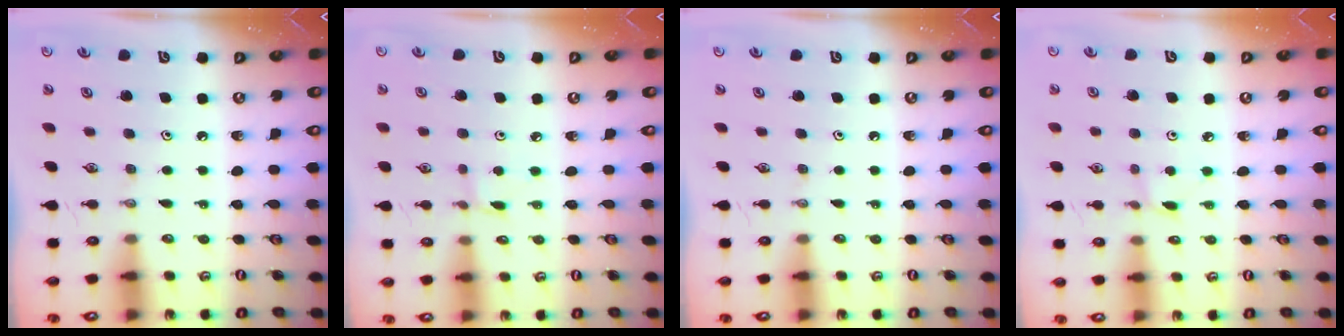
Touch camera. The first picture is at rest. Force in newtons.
{"total": 1.6, "press": 1.5, "slide": 0.2}
{"total": 0.0}
{"total": 2.1, "press": 2.1, "slide": 0.2}